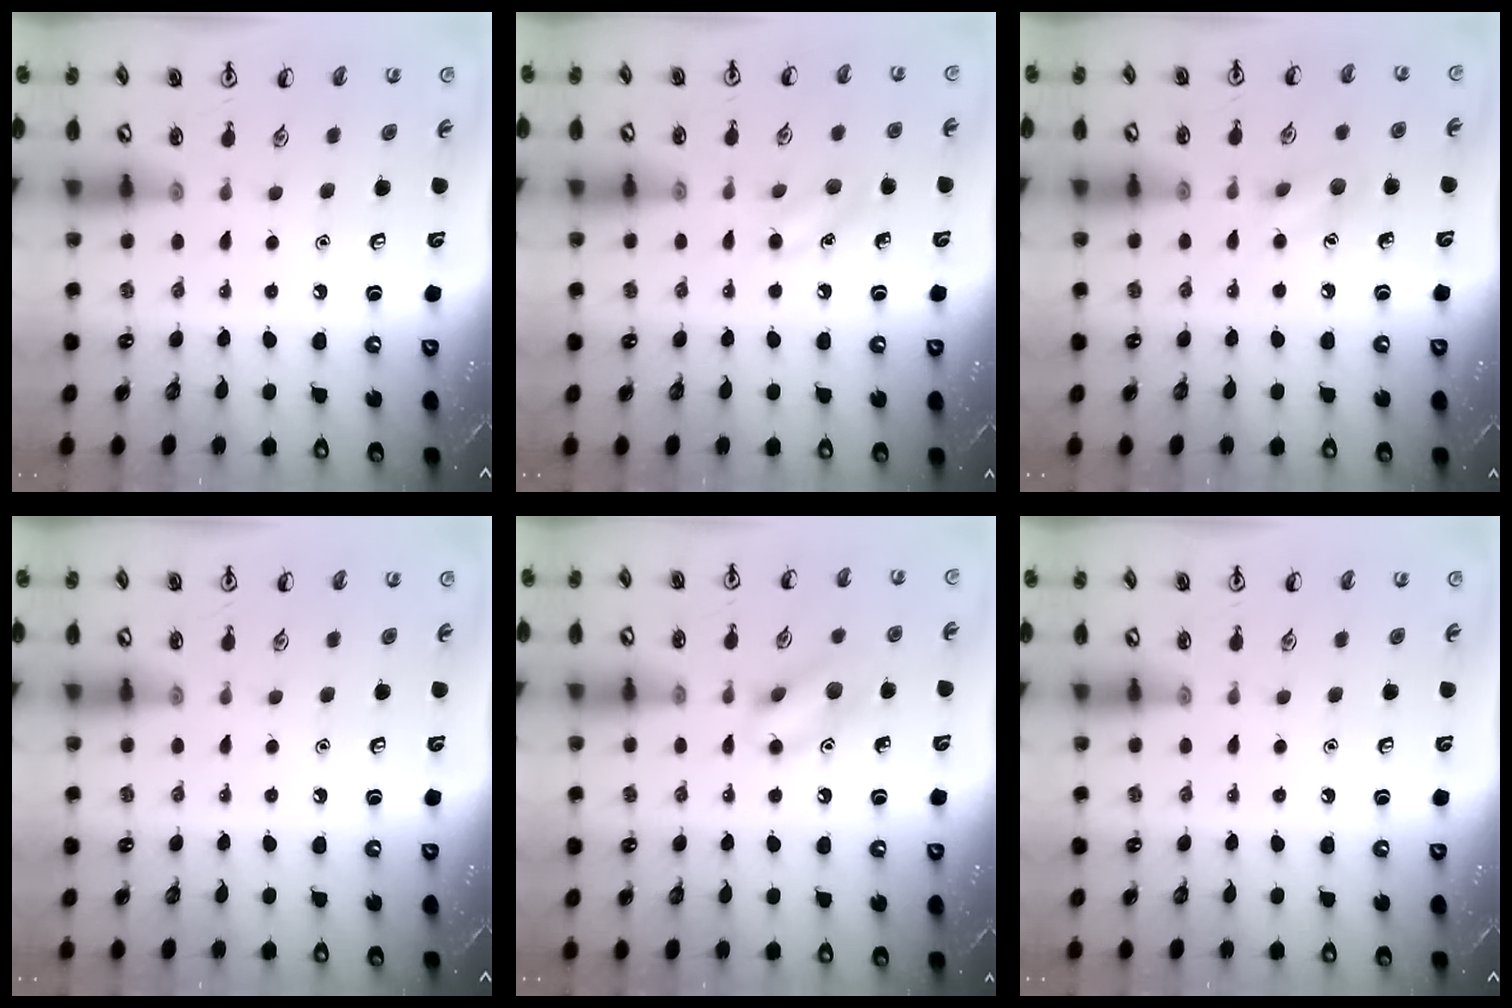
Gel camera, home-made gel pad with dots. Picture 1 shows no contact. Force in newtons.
{"total": 6.6, "press": 6.3, "slide": 2.0}
{"total": 6.6, "press": 6.4, "slide": 1.5}
{"total": 0.0}
{"total": 10.0, "press": 9.9, "slide": 0.7}
{"total": 0.0}